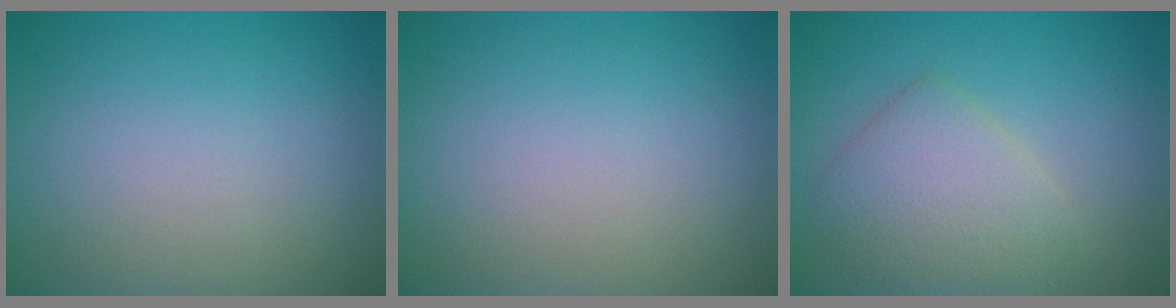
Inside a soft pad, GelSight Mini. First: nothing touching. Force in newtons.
{"total": 0.0}
{"total": 4.3, "press": 4.3, "slide": 0.2}